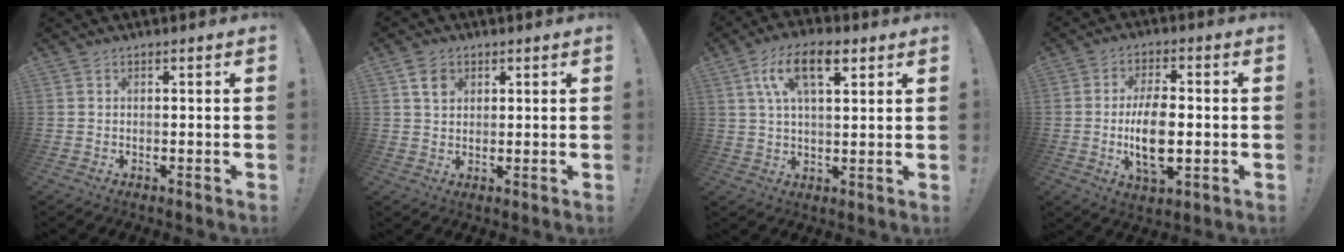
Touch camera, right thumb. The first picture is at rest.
{"total": 4.8, "force": [2.3, 3.5, 2.2], "torque": [-0.024, -0.005, 0.041]}
{"total": 12.3, "force": [5.3, 5.7, 9.5], "torque": [-0.160, 0.005, 0.093]}
{"total": 12.1, "force": [-1.7, 5.8, 10.4], "torque": [-0.194, -0.006, -0.033]}